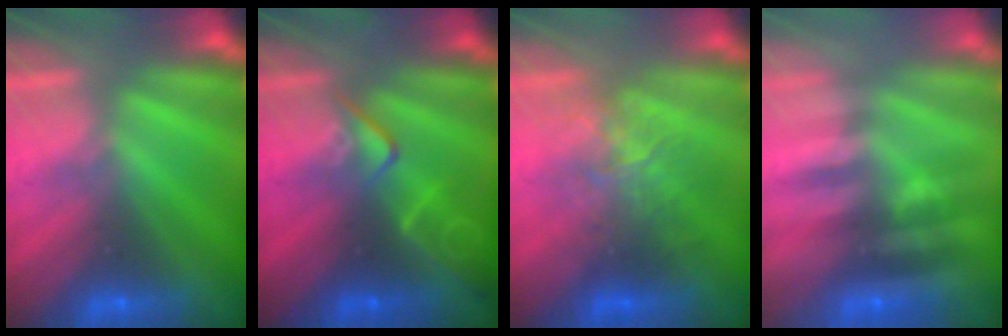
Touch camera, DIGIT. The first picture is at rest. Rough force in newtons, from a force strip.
{"total": 2.2}
{"total": 2.6}
{"total": 2.5}